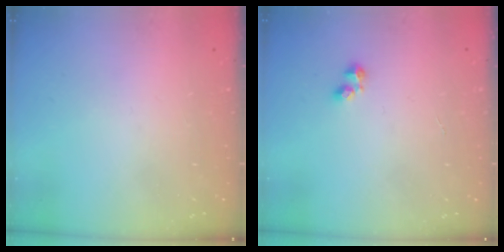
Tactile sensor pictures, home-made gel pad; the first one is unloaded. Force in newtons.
{"total": 2.2, "press": 2.1, "slide": 0.6}